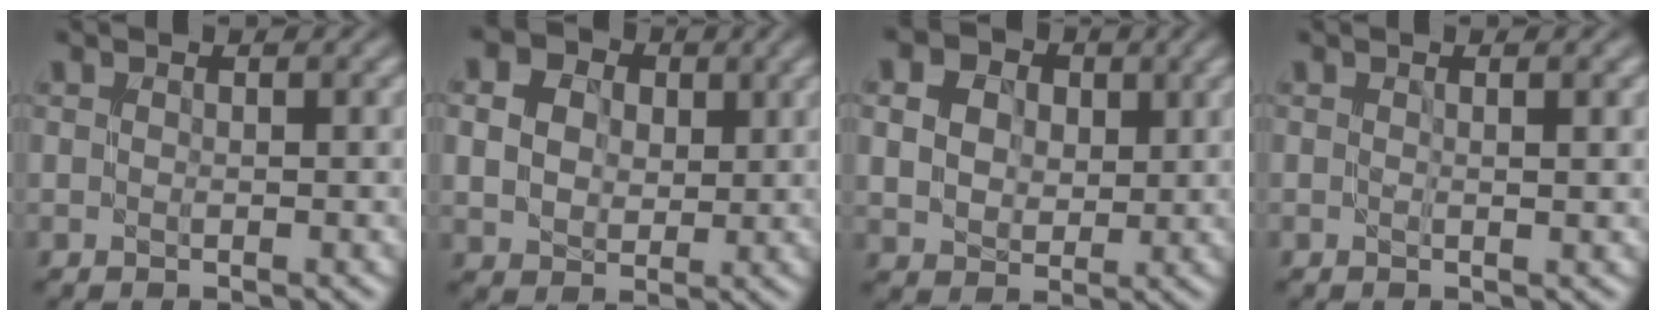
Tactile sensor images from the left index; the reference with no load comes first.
{"total": 5.4, "force": [1.9, 4.1, 2.9], "torque": [-0.080, 0.006, 0.024]}
{"total": 7.1, "force": [3.0, 5.2, 3.8], "torque": [-0.092, 0.021, 0.041]}
{"total": 1.2, "force": [0.2, 0.3, 1.1], "torque": [-0.014, -0.001, -0.003]}